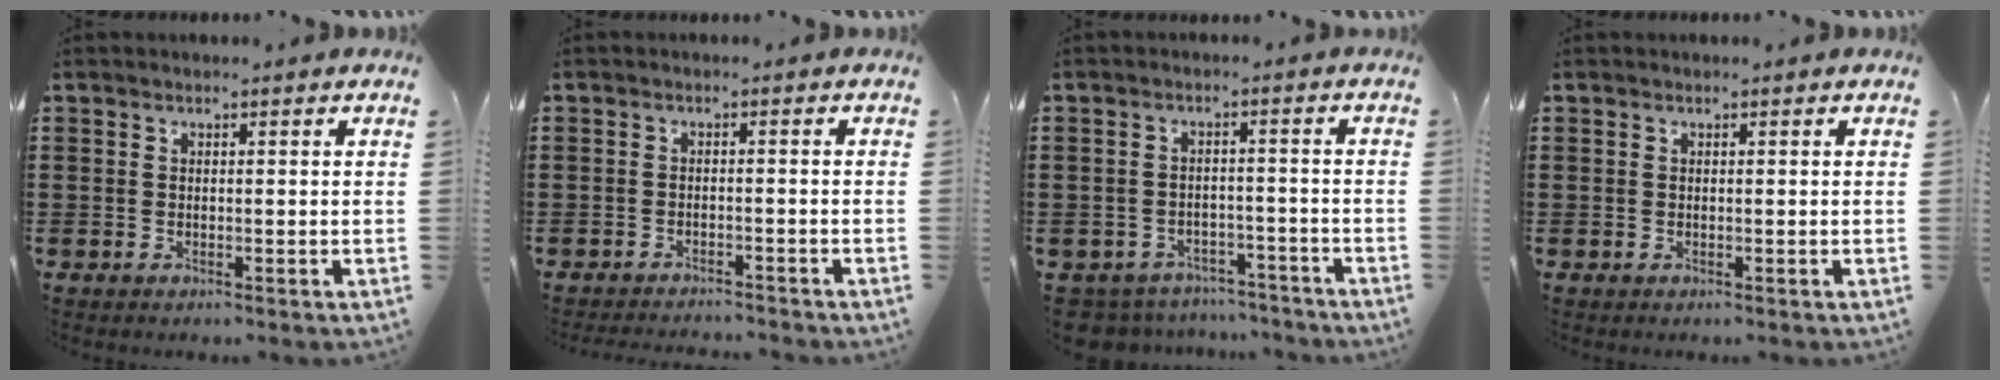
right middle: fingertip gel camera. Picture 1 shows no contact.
{"total": 1.9, "force": [-1.9, 0.1, 0.0], "torque": [-0.006, 0.000, -0.040]}
{"total": 4.1, "force": [-4.0, 0.7, -0.1], "torque": [-0.013, 0.001, -0.088]}
{"total": 0.0}